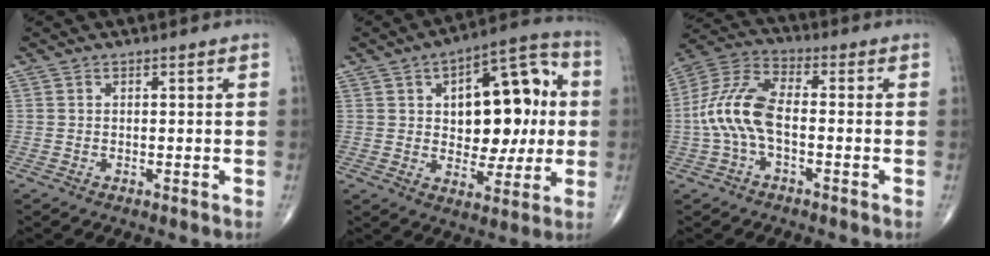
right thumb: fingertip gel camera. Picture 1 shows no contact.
{"total": 19.0, "force": [2.7, 10.4, 15.7], "torque": [-0.169, 0.021, 0.042]}
{"total": 11.4, "force": [-1.7, 5.6, 9.8], "torque": [-0.218, 0.036, -0.042]}